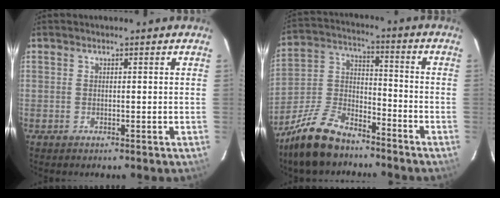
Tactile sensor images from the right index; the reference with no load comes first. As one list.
[{"total": 15.6, "force": [-11.1, 7.2, 8.2], "torque": [-0.189, 0.007, -0.204]}]